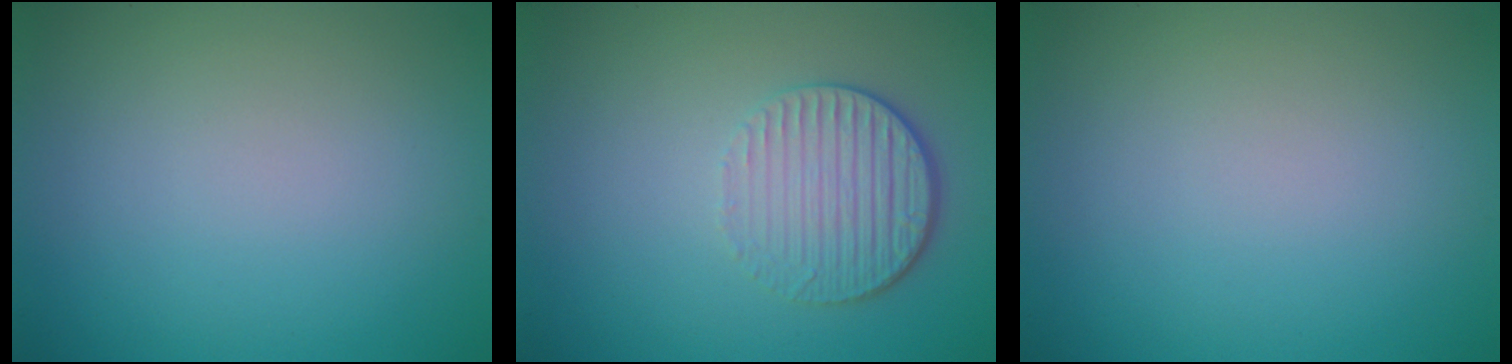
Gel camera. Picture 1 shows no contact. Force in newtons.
{"total": 3.6, "press": 2.6, "slide": 2.5}
{"total": 0.0}